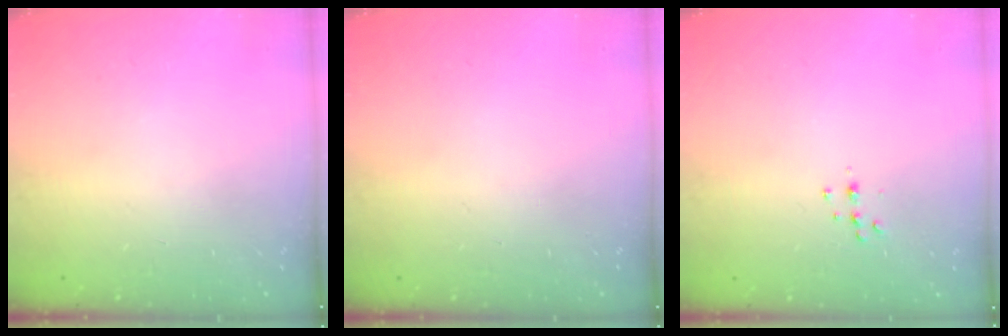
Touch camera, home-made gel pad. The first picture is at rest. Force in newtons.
{"total": 0.0}
{"total": 5.1, "press": 5.0, "slide": 0.8}